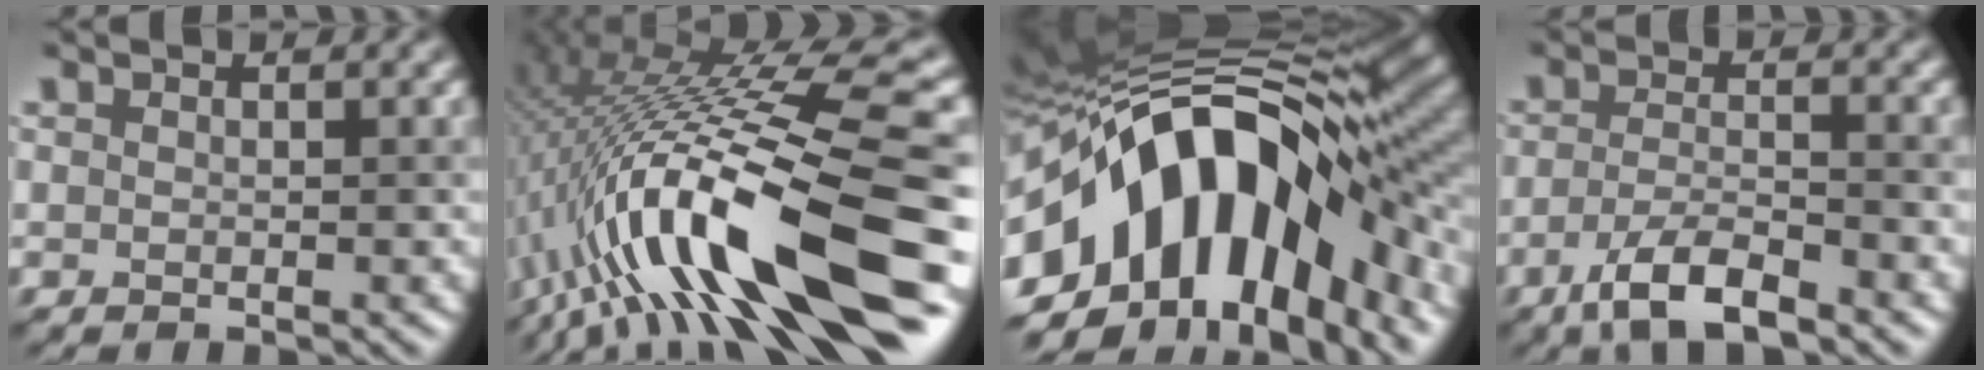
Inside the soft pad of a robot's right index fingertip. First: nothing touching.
{"total": 16.5, "force": [-4.0, 3.0, 15.7], "torque": [-0.264, 0.016, -0.068]}
{"total": 17.0, "force": [-3.3, 9.3, 13.9], "torque": [-0.217, 0.027, -0.065]}
{"total": 4.8, "force": [-3.0, 1.2, 3.5], "torque": [-0.070, -0.004, -0.063]}